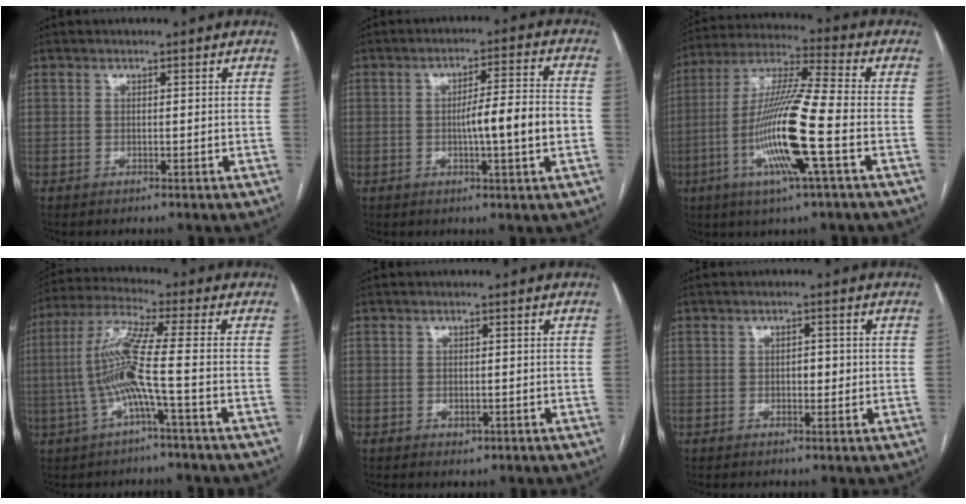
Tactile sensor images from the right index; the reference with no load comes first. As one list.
[{"total": 8.6, "force": [-1.4, 0.1, 8.4], "torque": [-0.131, 0.009, -0.022]}, {"total": 15.9, "force": [-4.6, -0.1, 15.2], "torque": [-0.308, -0.009, -0.095]}, {"total": 9.7, "force": [-1.9, -0.7, 9.5], "torque": [-0.203, 0.014, -0.043]}, {"total": 1.1, "force": [-0.5, 0.8, 0.6], "torque": [-0.010, 0.000, -0.002]}, {"total": 1.9, "force": [-0.2, 1.0, 1.6], "torque": [-0.019, 0.004, -0.002]}]